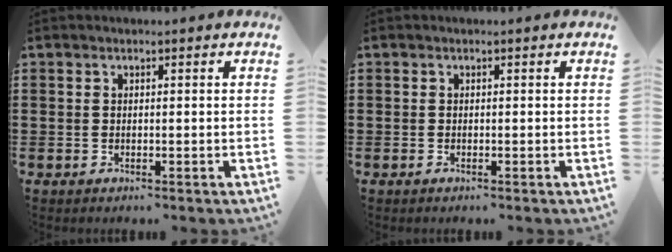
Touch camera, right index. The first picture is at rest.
{"total": 0.0}